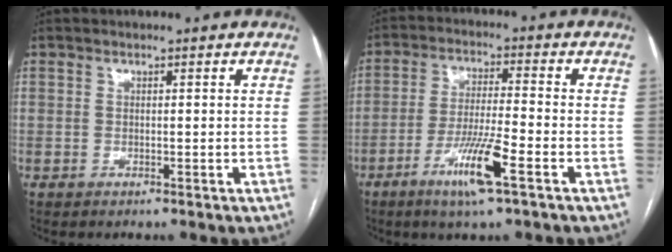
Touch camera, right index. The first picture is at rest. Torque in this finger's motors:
{"motor_torque": [0.58, 0.02, 0.25, 0.11]}